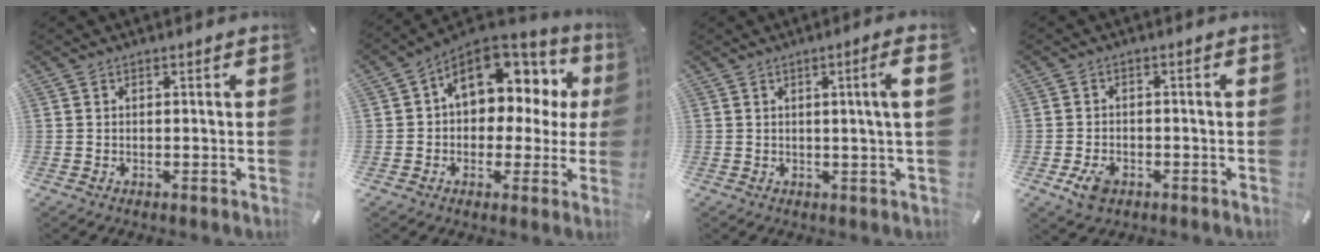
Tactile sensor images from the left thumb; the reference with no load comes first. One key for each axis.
{"total": 14.9, "fx": 5.0, "fy": 9.9, "fz": 9.9, "tx": -0.141, "ty": -0.023, "tz": 0.085}
{"total": 6.2, "fx": 1.2, "fy": -0.4, "fz": 6.0, "tx": -0.104, "ty": -0.010, "tz": 0.015}
{"total": 4.3, "fx": -2.2, "fy": 2.8, "fz": 2.4, "tx": -0.058, "ty": 0.006, "tz": -0.043}